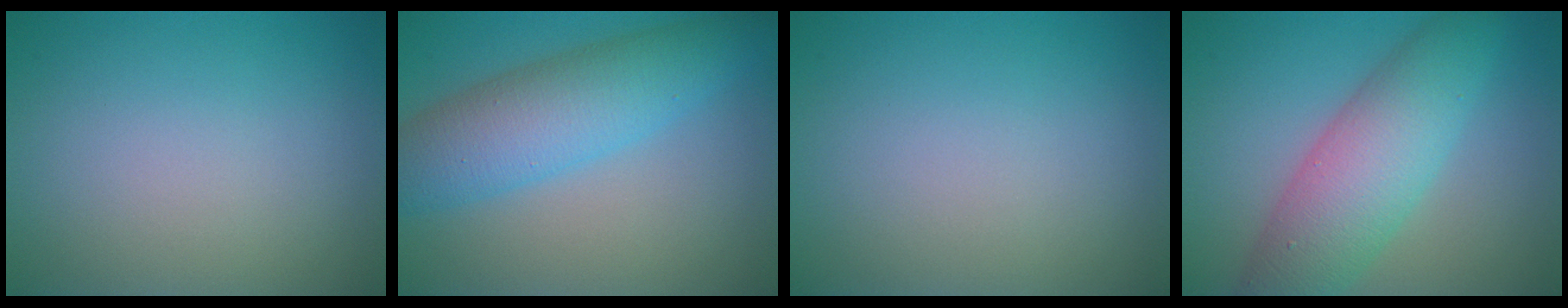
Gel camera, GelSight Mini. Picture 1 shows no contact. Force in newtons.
{"total": 6.8, "press": 6.8, "slide": 0.1}
{"total": 0.0}
{"total": 7.3, "press": 7.3, "slide": 0.2}